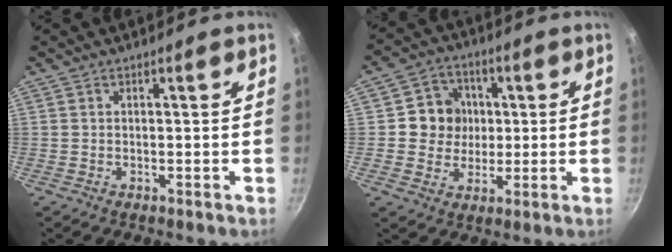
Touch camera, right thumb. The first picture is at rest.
{"total": 8.9, "force": [1.0, 8.3, 2.9], "torque": [-0.007, 0.006, 0.007]}